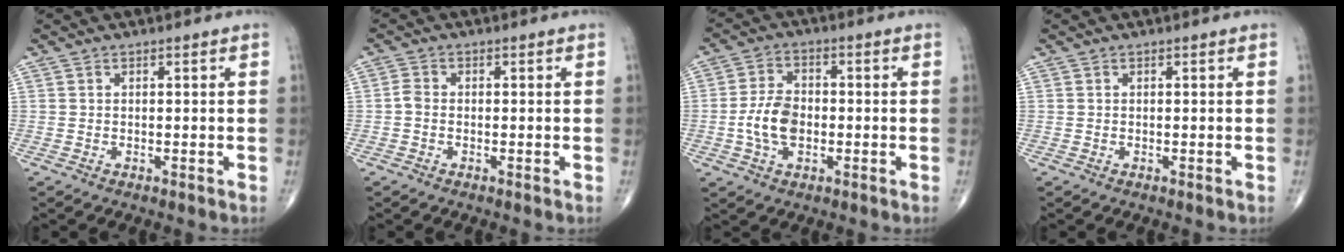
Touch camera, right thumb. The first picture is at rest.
{"total": 1.7, "force": [-0.4, 1.2, 1.1], "torque": [-0.019, 0.003, -0.013]}
{"total": 7.8, "force": [-1.4, 5.0, 5.8], "torque": [-0.106, 0.011, -0.030]}
{"total": 0.0}